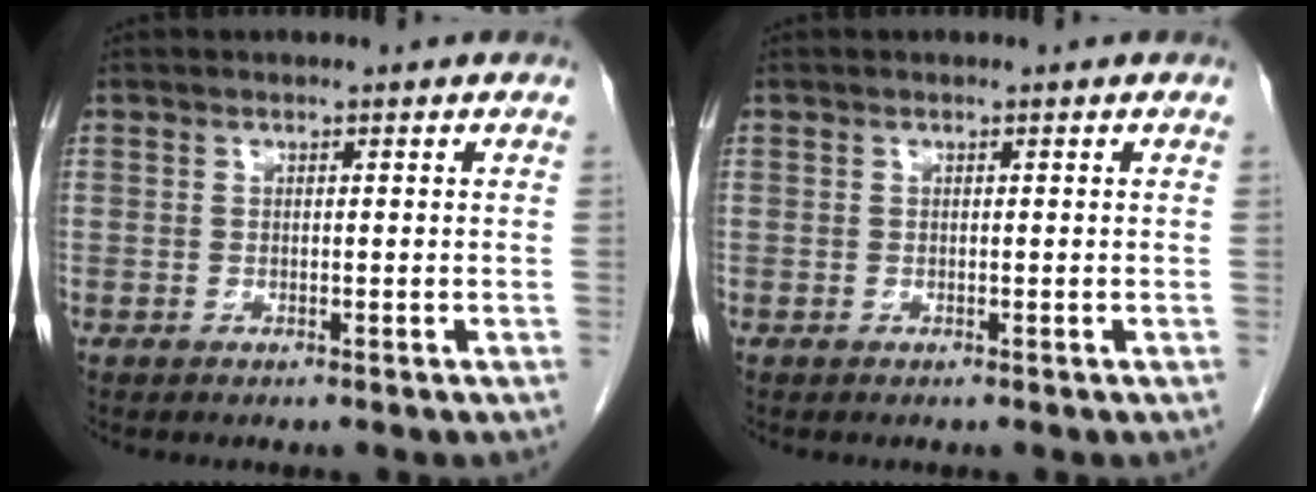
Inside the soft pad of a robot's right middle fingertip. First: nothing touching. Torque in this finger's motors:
{"motor_torque": [0.98, -0.86, 0.06, 0.01]}